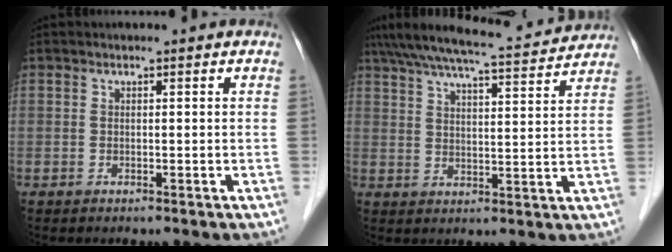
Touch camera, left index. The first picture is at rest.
{"total": 15.5, "force": [14.4, 0.9, 5.6], "torque": [-0.104, 0.023, 0.211]}